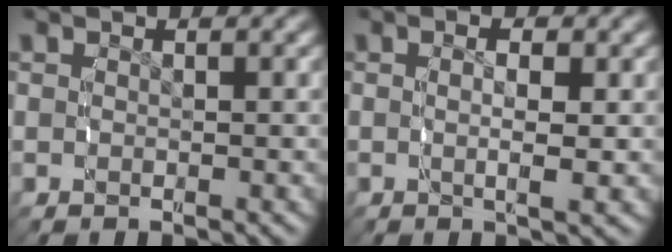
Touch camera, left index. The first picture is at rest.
{"total": 2.6, "force": [0.1, 0.2, 2.6], "torque": [-0.034, -0.007, 0.004]}